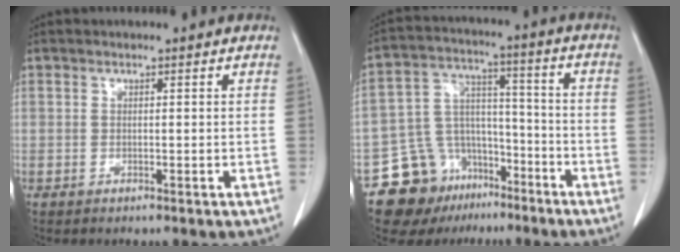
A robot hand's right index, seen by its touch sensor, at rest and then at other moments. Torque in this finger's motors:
{"motor_torque": [-0.15, -0.08, -0.65, -0.21]}